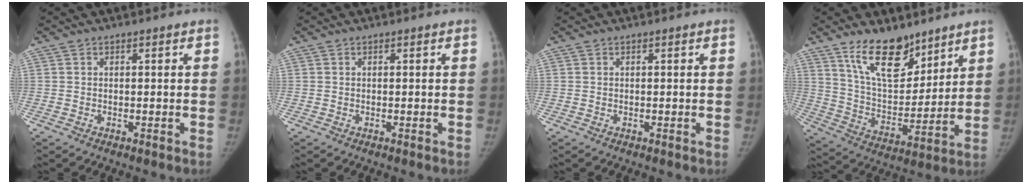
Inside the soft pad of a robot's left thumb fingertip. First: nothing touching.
{"total": 0.0}
{"total": 0.0}
{"total": 15.1, "force": [10.6, 7.2, 8.1], "torque": [-0.096, -0.074, 0.197]}